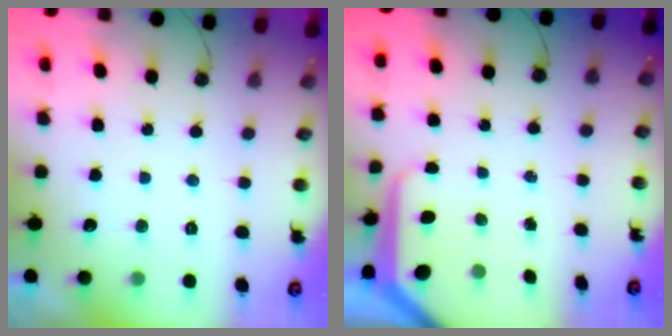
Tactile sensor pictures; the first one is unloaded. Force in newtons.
{"total": 8.4, "press": 8.4, "slide": 0.7}